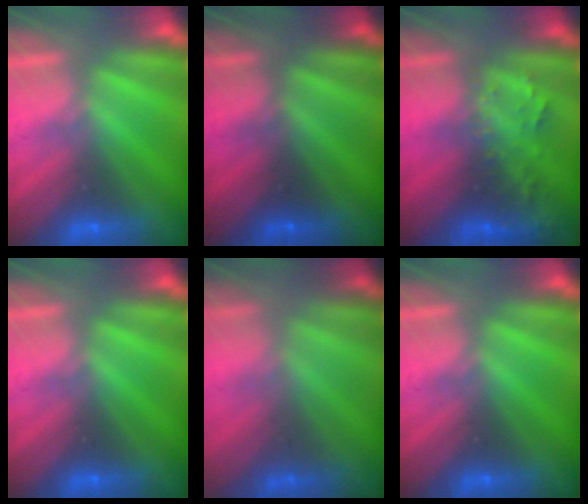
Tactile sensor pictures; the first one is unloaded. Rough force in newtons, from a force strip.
{"total": 2.4}
{"total": 2.7}
{"total": 0.0}
{"total": 1.7}
{"total": 0.0}